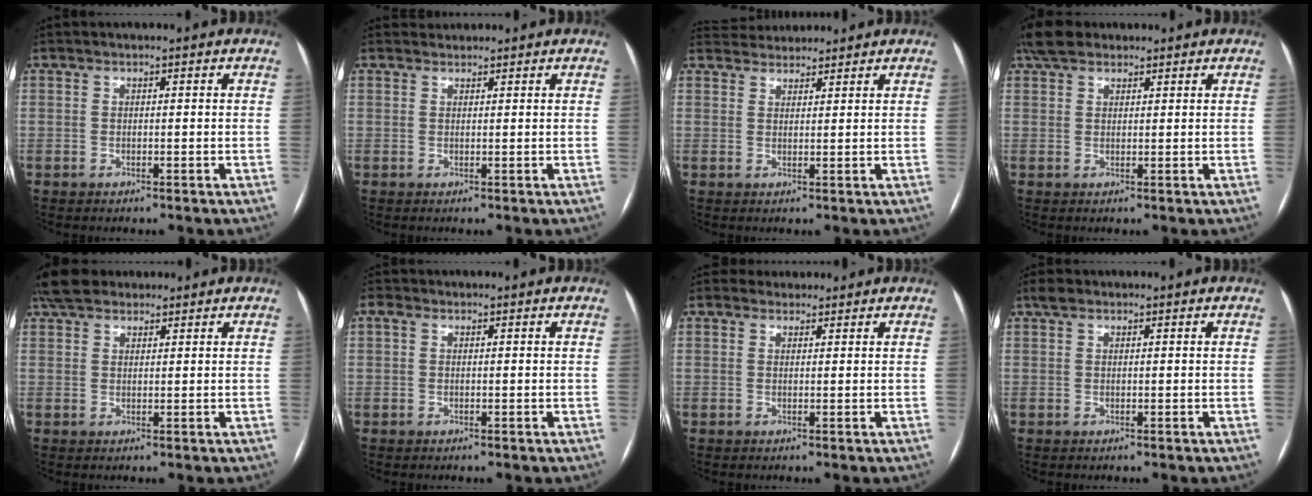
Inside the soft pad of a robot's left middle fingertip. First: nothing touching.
{"total": 1.1, "force": [1.0, 0.2, -0.4], "torque": [-0.004, 0.011, 0.020]}
{"total": 4.9, "force": [4.8, 1.0, 0.4], "torque": [-0.008, 0.032, 0.078]}
{"total": 4.7, "force": [3.7, 2.3, 1.9], "torque": [-0.043, 0.028, 0.071]}
{"total": 6.0, "force": [4.9, 2.7, 2.2], "torque": [-0.041, 0.031, 0.091]}
{"total": 1.0, "force": [0.4, 0.8, 0.6], "torque": [-0.015, 0.014, 0.006]}
{"total": 2.2, "force": [1.9, 1.2, -0.1], "torque": [0.008, 0.018, 0.026]}
{"total": 1.5, "force": [1.1, 0.7, 0.7], "torque": [-0.017, 0.016, 0.020]}